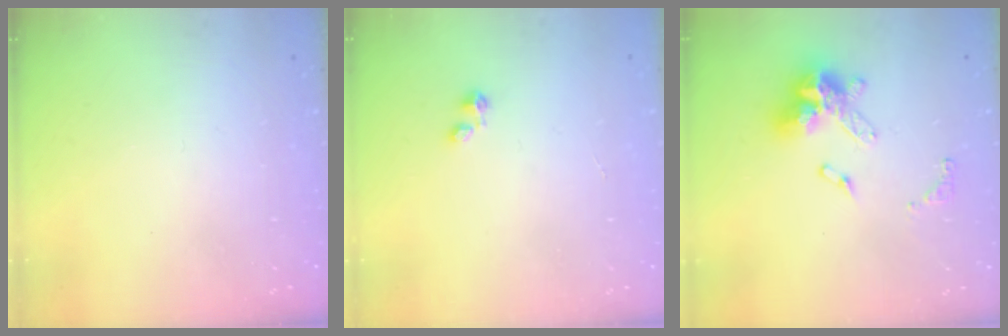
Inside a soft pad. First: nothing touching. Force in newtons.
{"total": 0.0}
{"total": 13.4, "press": 13.4, "slide": 1.3}